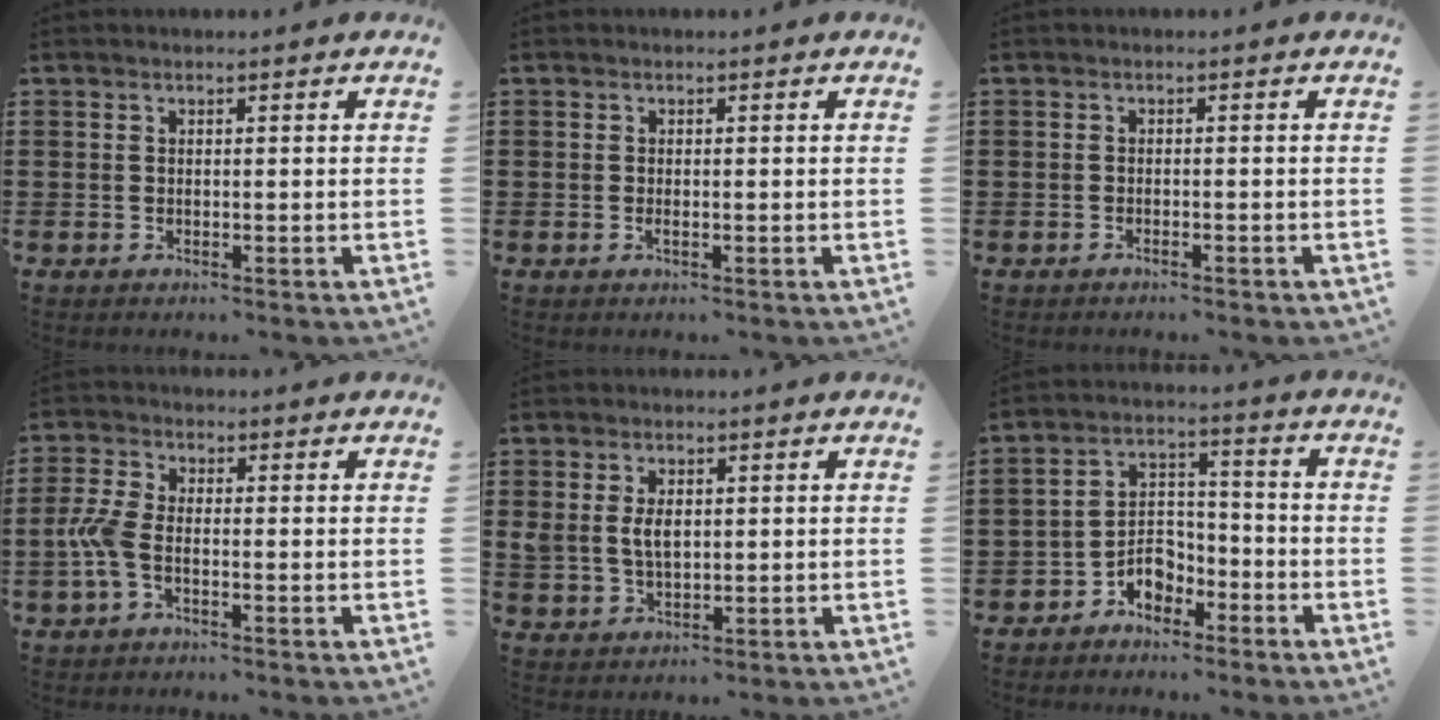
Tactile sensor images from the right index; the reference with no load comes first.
{"total": 0.6, "force": [-0.2, 0.0, 0.6], "torque": [-0.011, -0.006, -0.002]}
{"total": 0.8, "force": [-0.8, 0.0, 0.3], "torque": [-0.008, -0.001, -0.015]}
{"total": 5.0, "force": [-1.4, 2.2, 4.2], "torque": [-0.109, -0.006, -0.035]}
{"total": 4.4, "force": [0.7, 2.7, 3.4], "torque": [-0.080, 0.009, 0.009]}
{"total": 5.1, "force": [-3.8, 3.1, 1.6], "torque": [-0.034, 0.013, -0.074]}